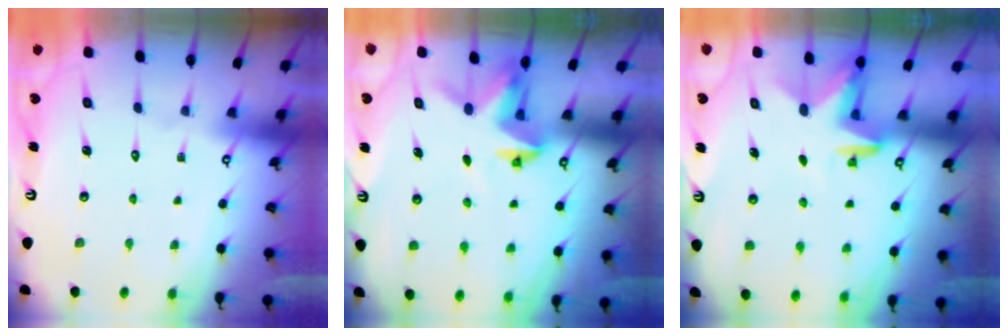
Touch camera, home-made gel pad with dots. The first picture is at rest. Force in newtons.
{"total": 3.4, "press": 3.4, "slide": 0.2}
{"total": 3.1, "press": 3.0, "slide": 0.7}